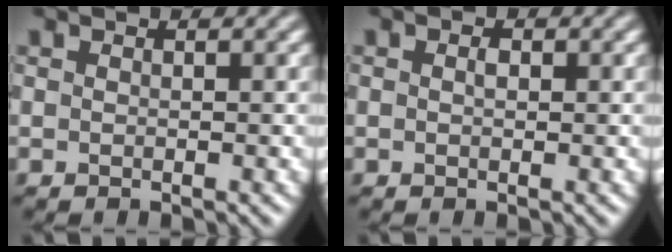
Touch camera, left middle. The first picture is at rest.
{"total": 0.7, "force": [0.2, 0.5, 0.5], "torque": [-0.007, 0.001, 0.002]}